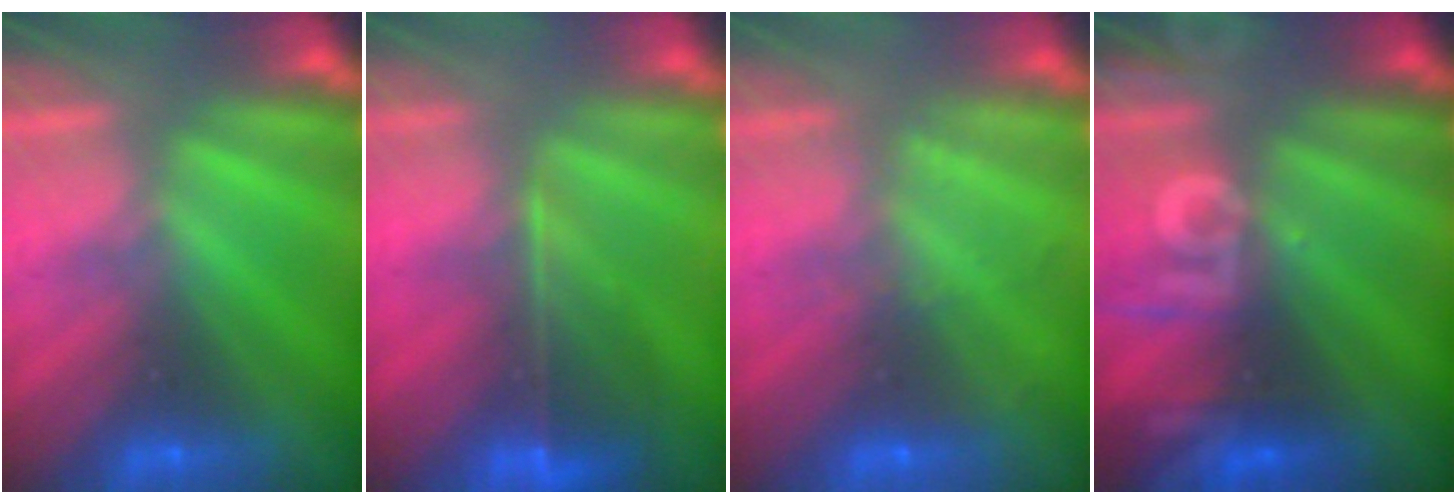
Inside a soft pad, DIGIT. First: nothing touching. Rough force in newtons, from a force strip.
{"total": 7.4}
{"total": 1.8}
{"total": 2.6}